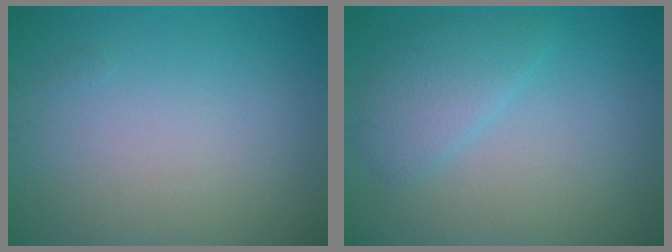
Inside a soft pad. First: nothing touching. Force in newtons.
{"total": 2.7, "press": 2.7, "slide": 0.1}